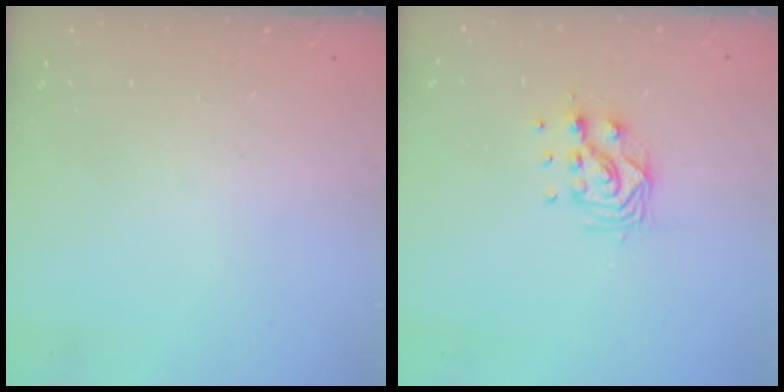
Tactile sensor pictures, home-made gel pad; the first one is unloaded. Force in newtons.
{"total": 9.6, "press": 9.5, "slide": 0.8}